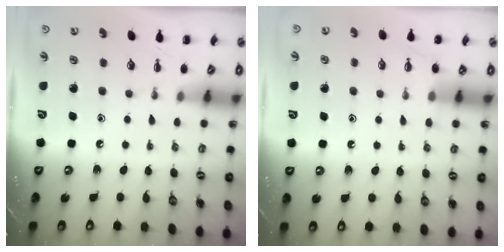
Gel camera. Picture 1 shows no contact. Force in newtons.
{"total": 5.0, "press": 4.8, "slide": 1.4}